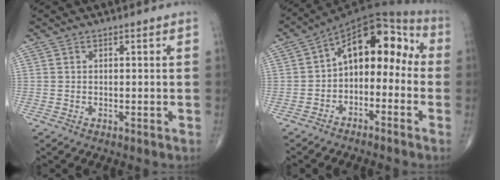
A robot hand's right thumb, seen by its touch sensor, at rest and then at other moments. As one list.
[{"total": 13.4, "force": [-1.3, 8.2, 10.5], "torque": [-0.120, 0.064, -0.036]}]